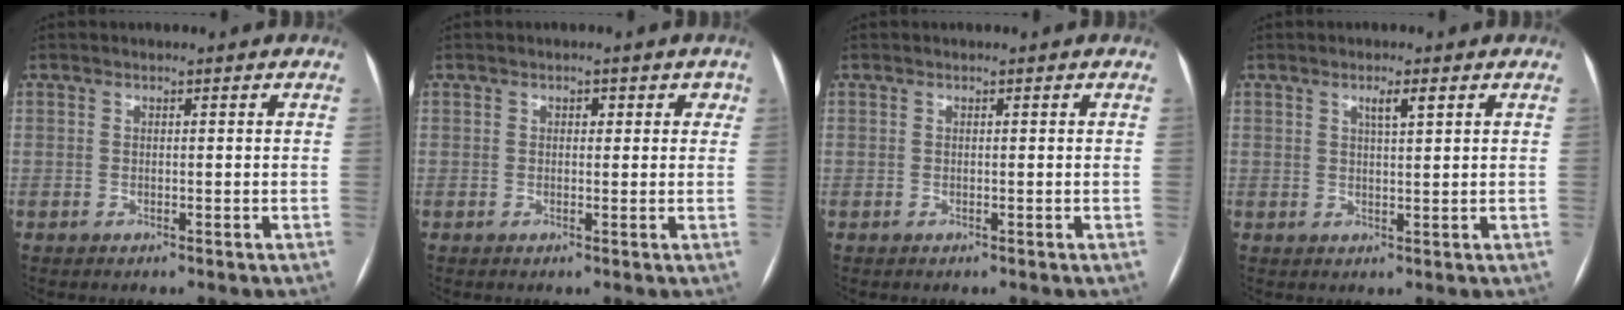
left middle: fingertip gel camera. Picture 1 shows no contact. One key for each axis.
{"total": 1.8, "fx": 0.7, "fy": 1.4, "fz": 0.9, "tx": 0.002, "ty": 0.011, "tz": 0.004}
{"total": 0.0}
{"total": 2.3, "fx": 1.2, "fy": 0.1, "fz": 1.9, "tx": -0.039, "ty": 0.000, "tz": 0.021}